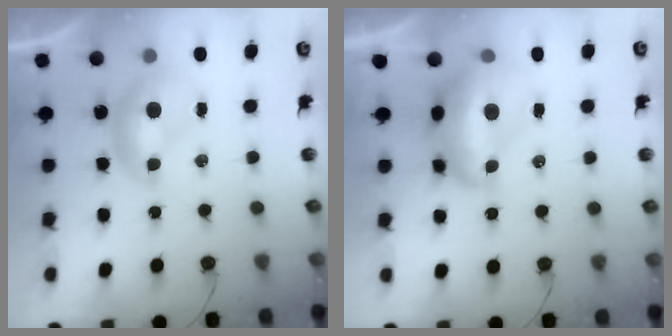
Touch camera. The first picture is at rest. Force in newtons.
{"total": 6.2, "press": 6.1, "slide": 1.1}